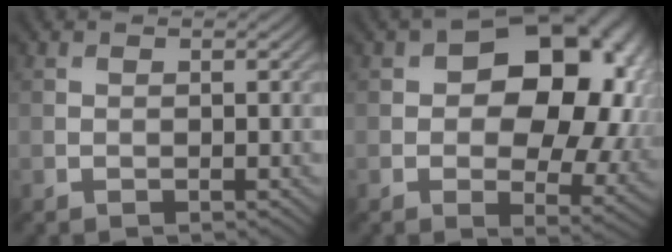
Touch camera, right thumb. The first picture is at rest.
{"total": 16.4, "force": [2.7, 10.7, 12.1], "torque": [-0.146, 0.002, 0.053]}